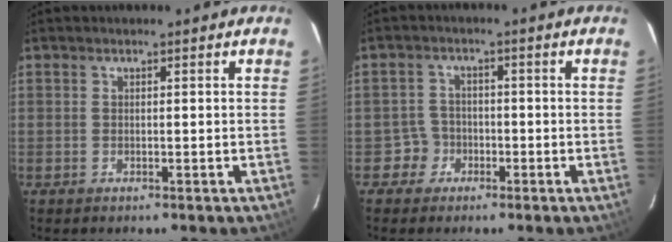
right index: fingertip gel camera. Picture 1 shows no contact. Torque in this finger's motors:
{"motor_torque": [-0.35, 0.03, -0.25, -0.21]}